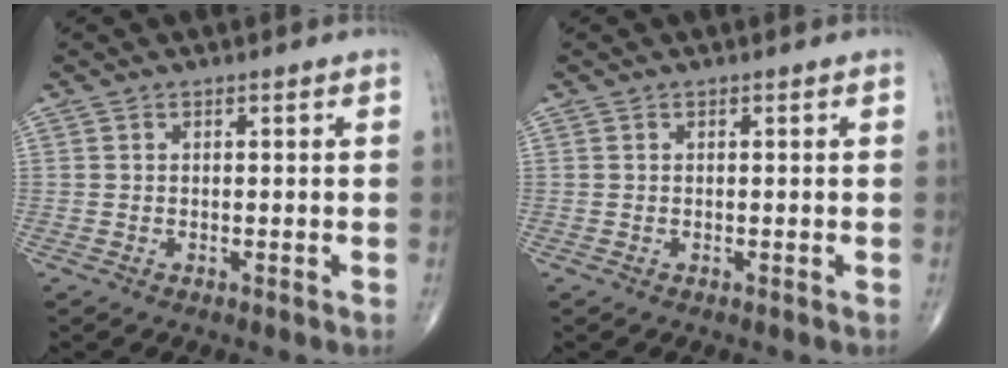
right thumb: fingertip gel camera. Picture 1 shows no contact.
{"total": 0.0}